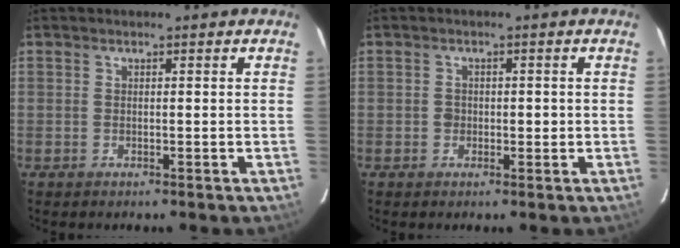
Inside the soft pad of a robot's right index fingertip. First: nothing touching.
{"total": 1.9, "force": [-0.2, 1.5, 1.1], "torque": [-0.017, 0.005, -0.002]}